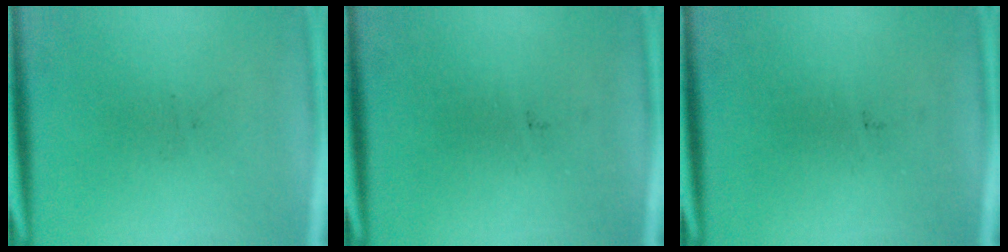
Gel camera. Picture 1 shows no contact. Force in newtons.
{"total": 0.0}
{"total": 0.0}